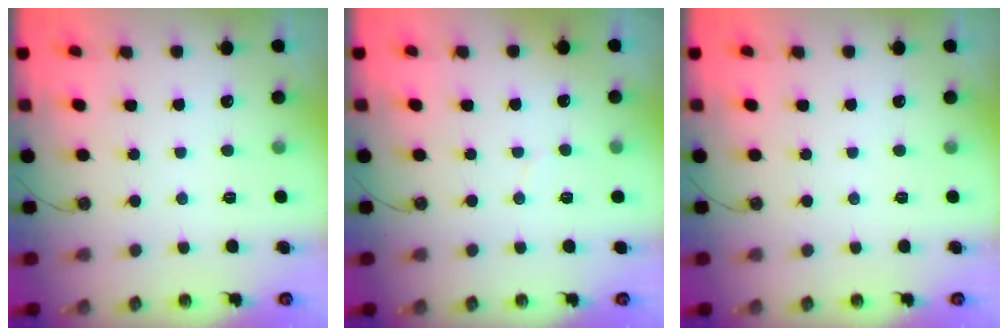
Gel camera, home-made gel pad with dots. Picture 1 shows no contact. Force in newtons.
{"total": 2.9, "press": 2.9, "slide": 0.3}
{"total": 0.0}